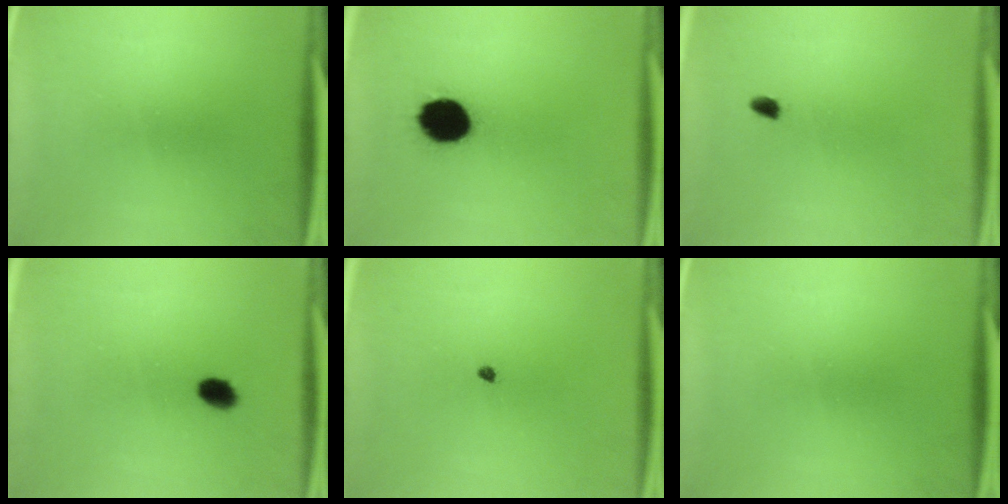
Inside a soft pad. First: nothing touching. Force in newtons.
{"total": 11.7}
{"total": 1.2}
{"total": 3.2}
{"total": 0.7}
{"total": 0.0}